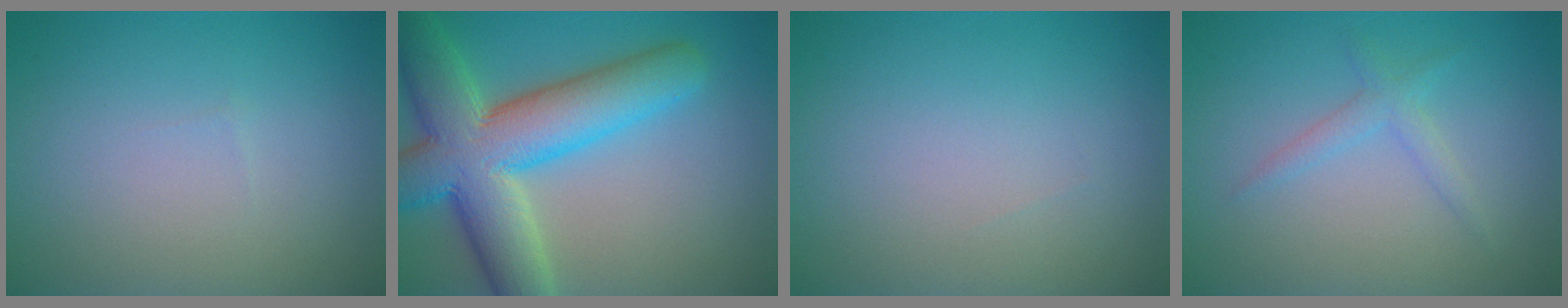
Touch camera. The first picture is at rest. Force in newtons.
{"total": 11.4, "press": 11.4, "slide": 0.7}
{"total": 0.0}
{"total": 1.6, "press": 1.6, "slide": 0.1}